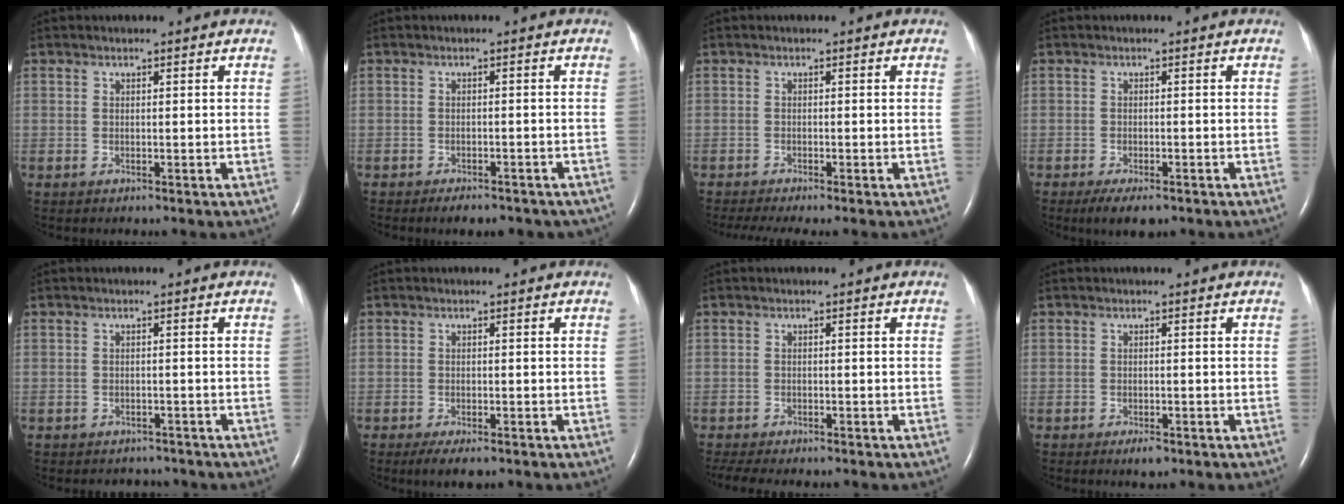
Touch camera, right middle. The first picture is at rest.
{"total": 6.0, "force": [-5.0, 2.2, 2.6], "torque": [-0.029, 0.000, -0.051]}
{"total": 4.4, "force": [-3.7, -0.2, 2.4], "torque": [-0.039, -0.009, -0.059]}
{"total": 3.8, "force": [-2.6, 1.2, 2.5], "torque": [-0.044, -0.006, -0.036]}
{"total": 3.8, "force": [-3.4, 1.7, 0.2], "torque": [-0.007, 0.004, -0.038]}
{"total": 3.0, "force": [-2.1, 0.8, 2.1], "torque": [-0.037, -0.006, -0.030]}
{"total": 5.8, "force": [-5.0, 1.1, 2.8], "torque": [-0.049, -0.005, -0.072]}
{"total": 1.5, "force": [-1.0, 0.4, 1.1], "torque": [-0.025, -0.002, -0.012]}